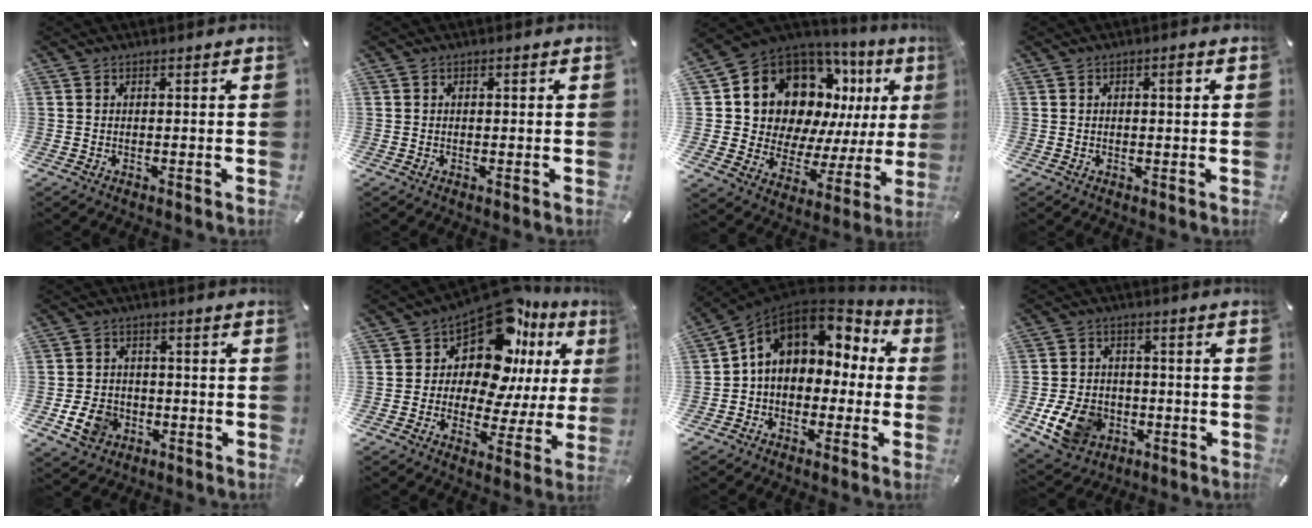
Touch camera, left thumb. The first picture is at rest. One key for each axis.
{"total": 0.5, "fx": 0.1, "fy": 0.4, "fz": 0.3, "tx": -0.006, "ty": 0.003, "tz": 0.000}
{"total": 15.9, "fx": 9.0, "fy": 11.4, "fz": 6.5, "tx": -0.108, "ty": -0.088, "tz": 0.175}
{"total": 2.3, "fx": 0.5, "fy": 1.0, "fz": 2.0, "tx": -0.024, "ty": 0.002, "tz": 0.002}
{"total": 7.3, "fx": -2.3, "fy": 6.0, "fz": 3.4, "tx": -0.074, "ty": 0.007, "tz": -0.042}
{"total": 15.2, "fx": 9.5, "fy": 8.2, "fz": 8.6, "tx": -0.147, "ty": -0.100, "tz": 0.162}
{"total": 10.4, "fx": 3.7, "fy": 8.3, "fz": 5.1, "tx": -0.095, "ty": -0.012, "tz": 0.071}
{"total": 11.2, "fx": -3.6, "fy": 8.8, "fz": 6.0, "tx": -0.125, "ty": 0.017, "tz": -0.064}